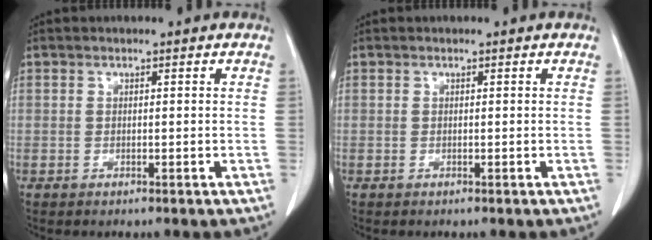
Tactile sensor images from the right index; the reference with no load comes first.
{"total": 0.0}